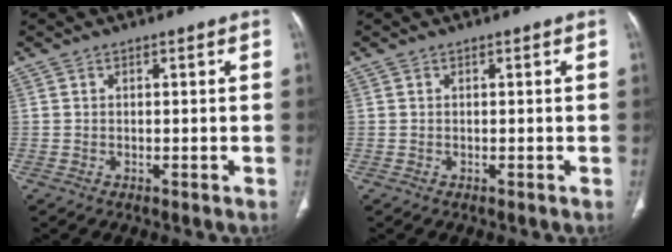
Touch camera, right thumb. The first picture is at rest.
{"total": 0.0}